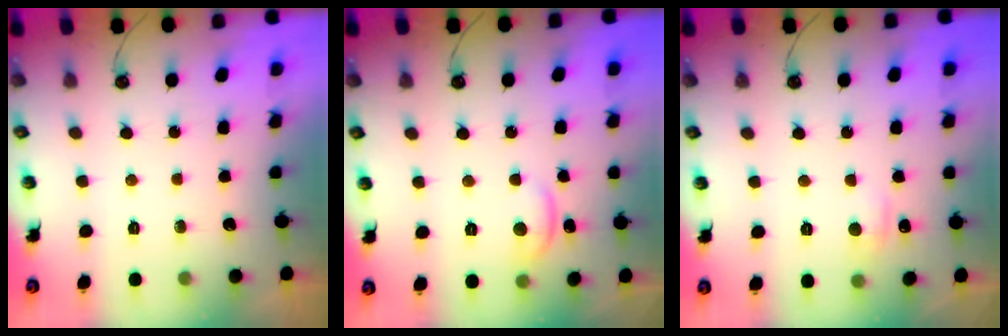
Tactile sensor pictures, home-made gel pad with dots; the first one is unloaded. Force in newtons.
{"total": 1.0, "press": 0.9, "slide": 0.4}
{"total": 0.9, "press": 0.7, "slide": 0.5}